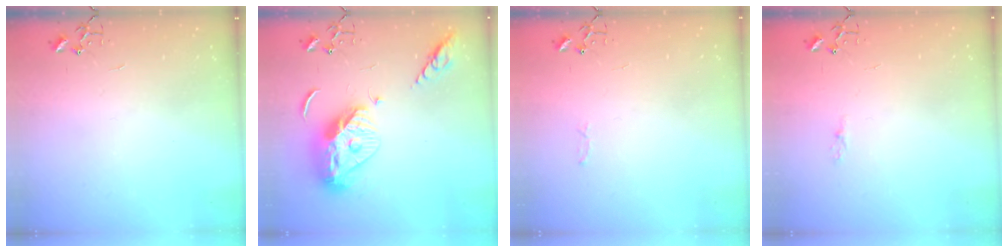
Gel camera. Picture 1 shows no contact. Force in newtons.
{"total": 15.9, "press": 15.8, "slide": 1.5}
{"total": 2.8, "press": 2.8, "slide": 0.4}
{"total": 3.3, "press": 3.3, "slide": 0.4}